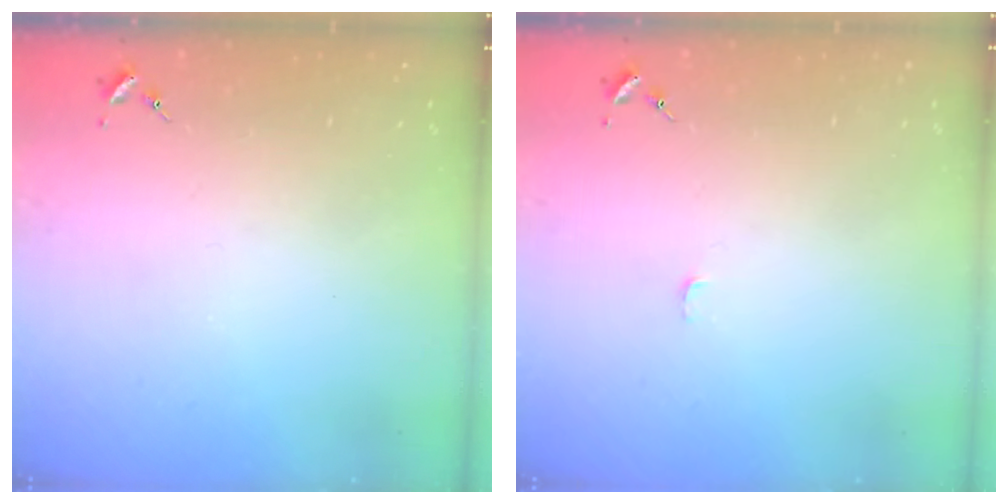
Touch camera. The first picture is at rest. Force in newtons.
{"total": 3.1, "press": 3.1, "slide": 0.3}